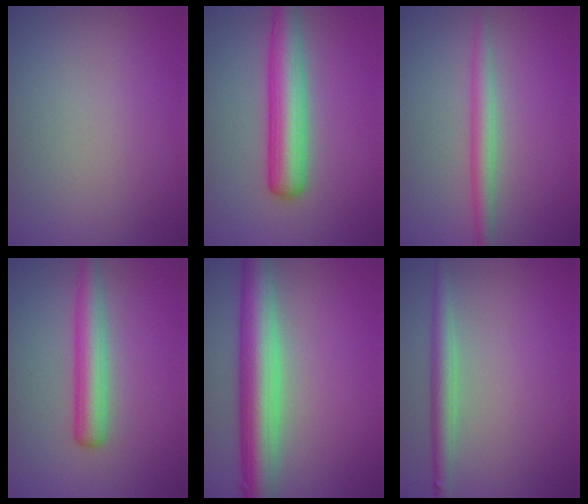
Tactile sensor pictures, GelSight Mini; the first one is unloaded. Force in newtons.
{"total": 5.8, "press": 5.8, "slide": 0.1}
{"total": 2.5, "press": 2.5, "slide": 0.1}
{"total": 3.8, "press": 3.8, "slide": 0.0}
{"total": 7.6, "press": 7.6, "slide": 0.1}
{"total": 2.6, "press": 2.6, "slide": 0.1}